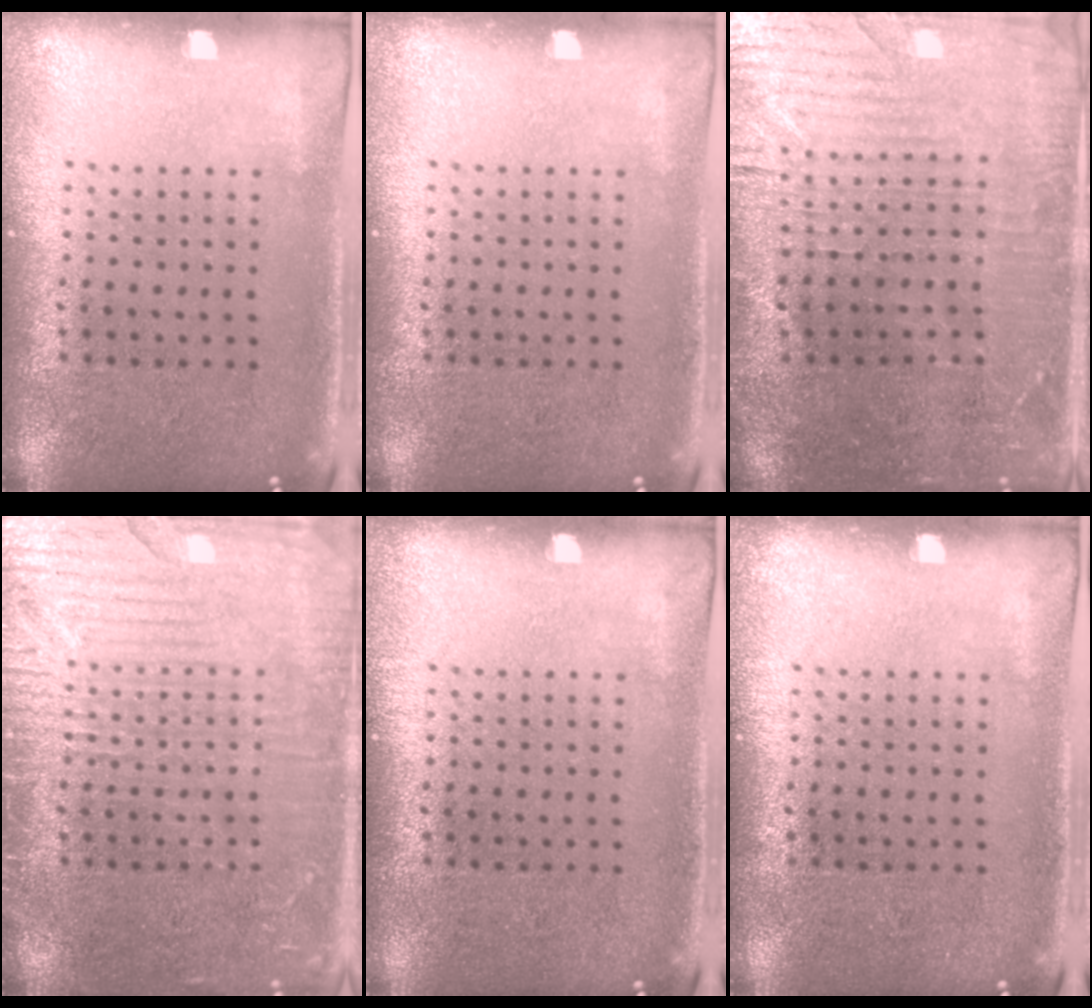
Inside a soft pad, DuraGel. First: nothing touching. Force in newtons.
{"total": 0.0}
{"total": 2.2, "press": 2.2, "slide": 0.5}
{"total": 5.8, "press": 5.8, "slide": 0.7}
{"total": 0.0}
{"total": 0.0}